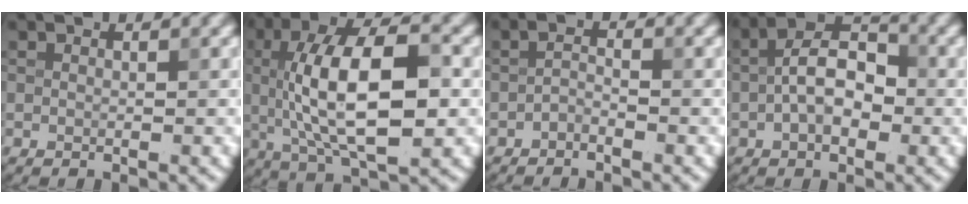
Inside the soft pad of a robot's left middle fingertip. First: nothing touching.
{"total": 11.3, "force": [0.4, 4.8, 10.3], "torque": [-0.176, 0.013, 0.006]}
{"total": 1.2, "force": [-1.0, 0.3, 0.6], "torque": [-0.015, 0.006, -0.022]}
{"total": 5.5, "force": [-1.0, 2.9, 4.5], "torque": [-0.079, 0.014, -0.024]}